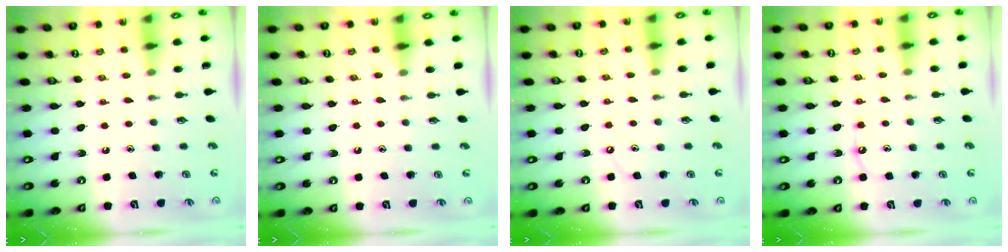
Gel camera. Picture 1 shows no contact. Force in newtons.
{"total": 3.5, "press": 3.4, "slide": 0.7}
{"total": 3.8, "press": 3.8, "slide": 0.5}
{"total": 5.0, "press": 4.9, "slide": 0.6}